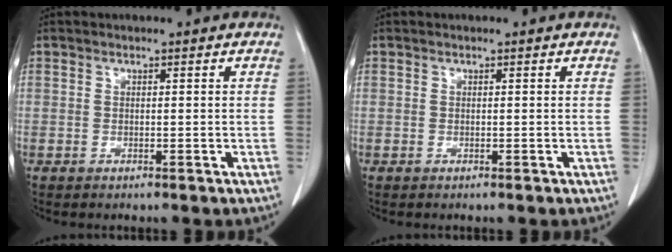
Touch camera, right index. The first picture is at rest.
{"total": 0.0}